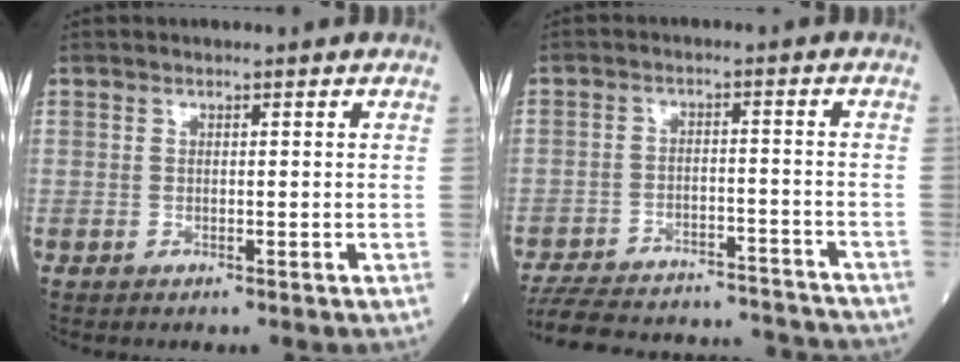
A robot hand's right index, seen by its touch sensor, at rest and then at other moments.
{"total": 22.2, "force": [-20.8, 4.4, 6.4], "torque": [-0.129, -0.005, -0.282]}